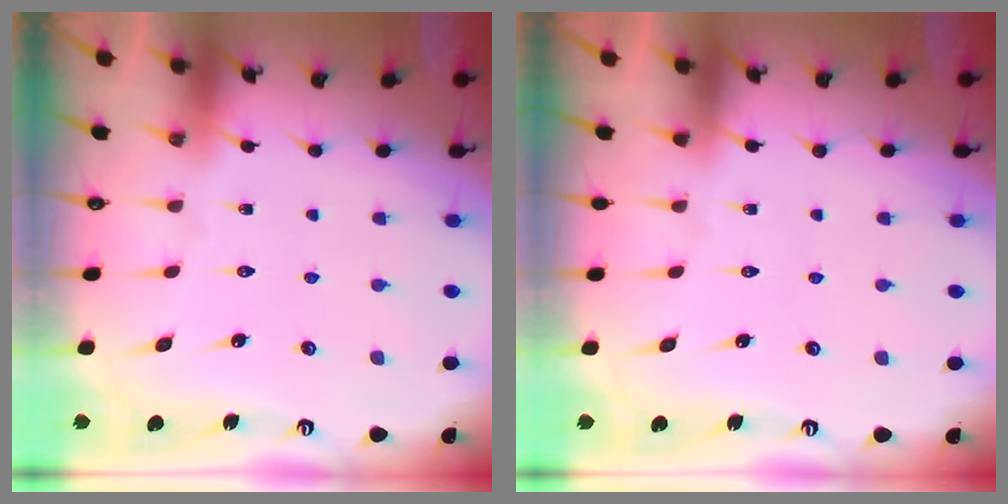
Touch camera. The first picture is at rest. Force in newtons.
{"total": 0.0}